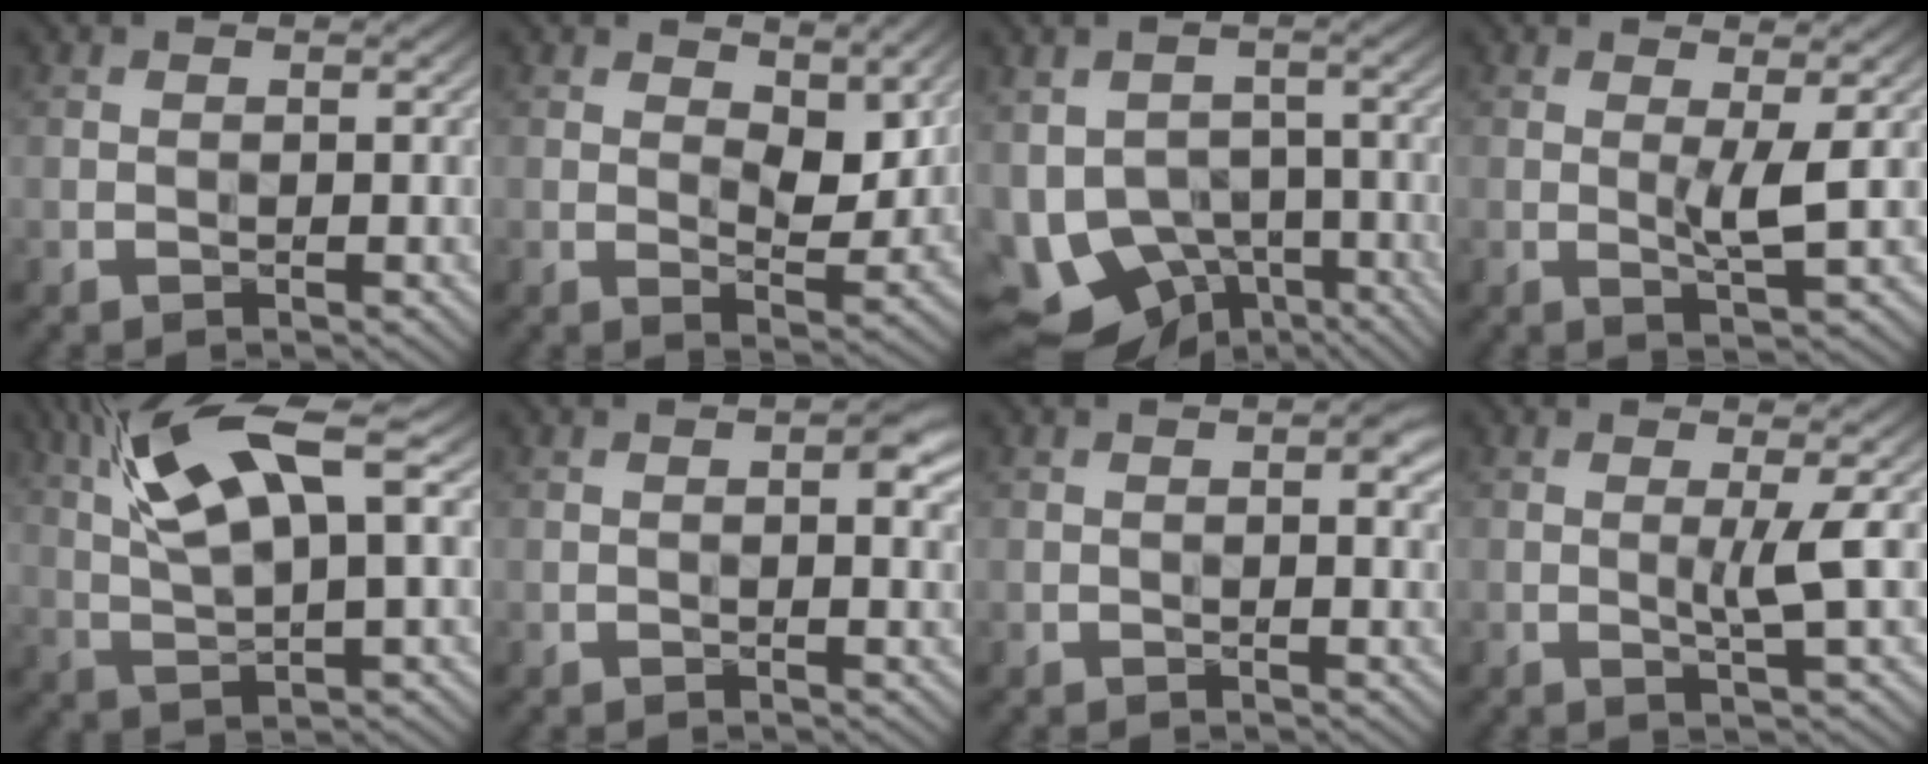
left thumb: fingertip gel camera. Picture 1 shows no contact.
{"total": 6.8, "force": [3.5, 3.3, 4.9], "torque": [-0.083, -0.007, 0.056]}
{"total": 10.5, "force": [-4.2, 7.7, 5.8], "torque": [-0.139, -0.016, -0.046]}
{"total": 3.1, "force": [0.4, 0.3, 3.0], "torque": [-0.060, -0.004, 0.009]}
{"total": 12.2, "force": [5.7, 3.1, 10.3], "torque": [-0.222, 0.010, 0.108]}
{"total": 2.7, "force": [0.7, 1.2, 2.3], "torque": [-0.031, 0.002, 0.012]}
{"total": 2.0, "force": [0.6, 0.9, 1.6], "torque": [-0.021, 0.001, 0.012]}
{"total": 2.9, "force": [0.3, 0.0, 2.9], "torque": [-0.057, 0.003, 0.003]}